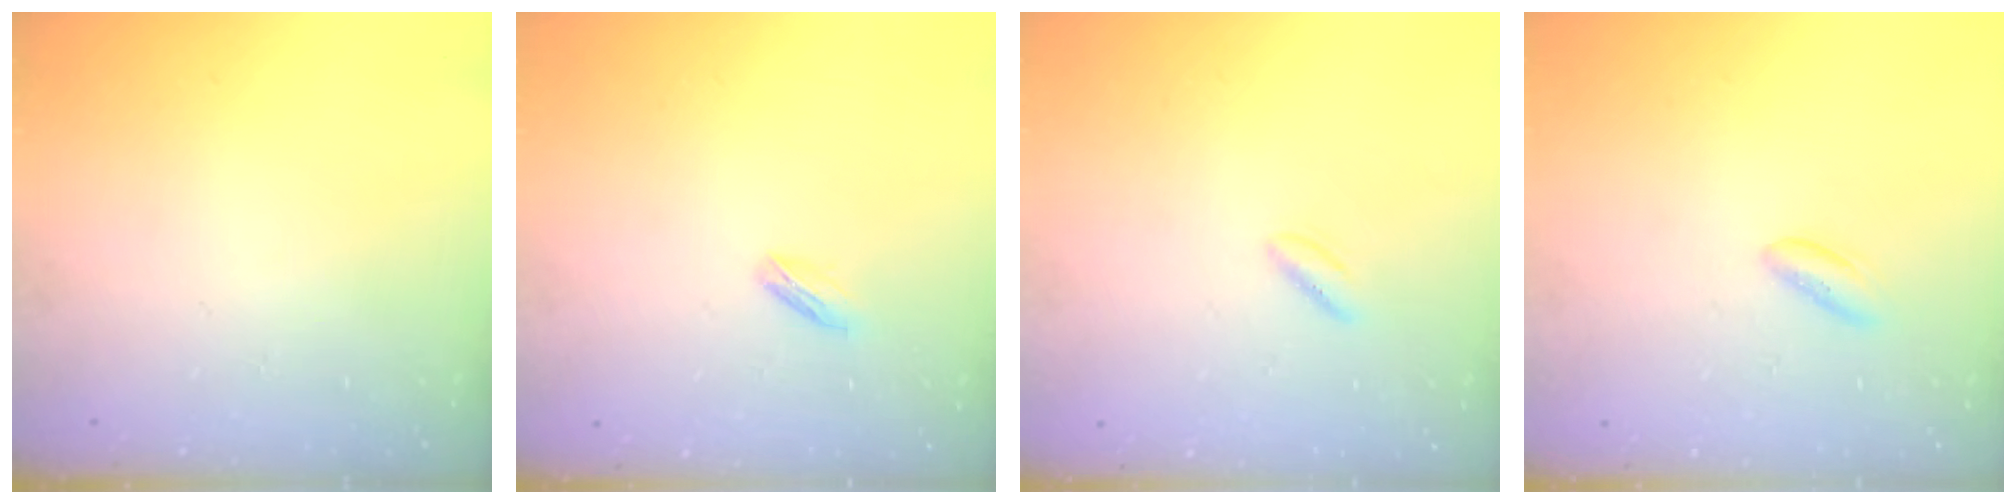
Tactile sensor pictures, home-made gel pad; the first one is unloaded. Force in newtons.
{"total": 2.6, "press": 2.5, "slide": 0.7}
{"total": 1.4, "press": 1.0, "slide": 0.9}
{"total": 2.0, "press": 2.0, "slide": 0.2}